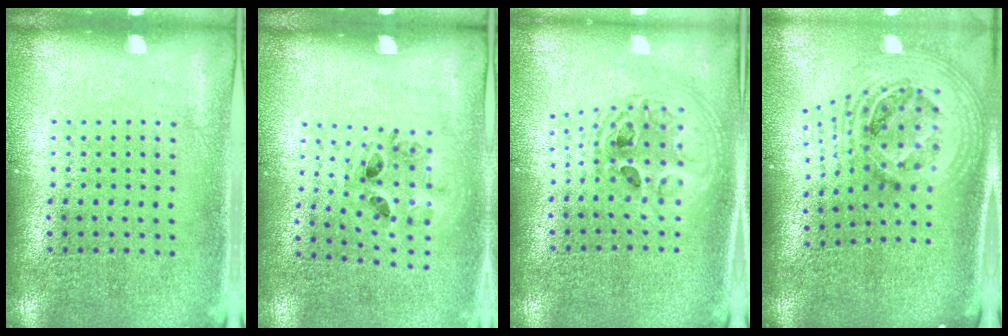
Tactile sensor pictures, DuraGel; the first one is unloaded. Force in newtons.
{"total": 0.9, "press": 0.8, "slide": 0.3}
{"total": 2.0, "press": 1.6, "slide": 1.2}
{"total": 2.6, "press": 1.8, "slide": 1.9}